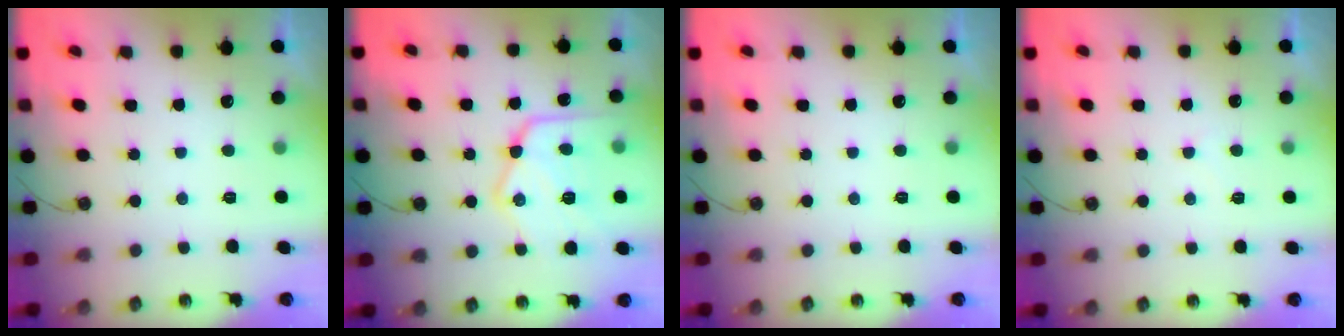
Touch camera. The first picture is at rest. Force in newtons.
{"total": 20.9, "press": 20.8, "slide": 2.2}
{"total": 0.0}
{"total": 3.9, "press": 3.9, "slide": 0.5}